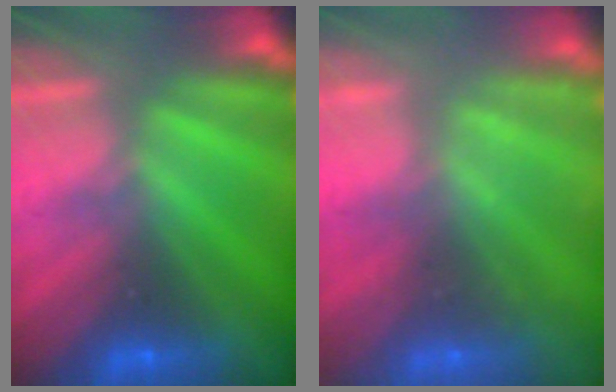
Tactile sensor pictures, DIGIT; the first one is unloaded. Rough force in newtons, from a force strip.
{"total": 2.3}